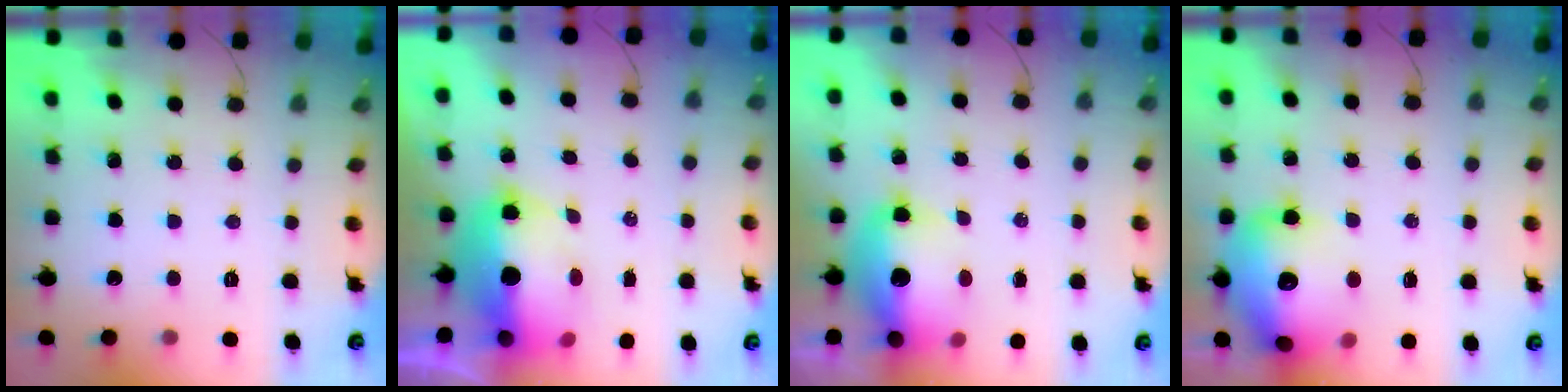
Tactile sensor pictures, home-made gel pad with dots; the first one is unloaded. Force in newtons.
{"total": 14.3, "press": 14.1, "slide": 2.3}
{"total": 13.0, "press": 12.7, "slide": 2.9}
{"total": 22.0, "press": 21.8, "slide": 3.3}